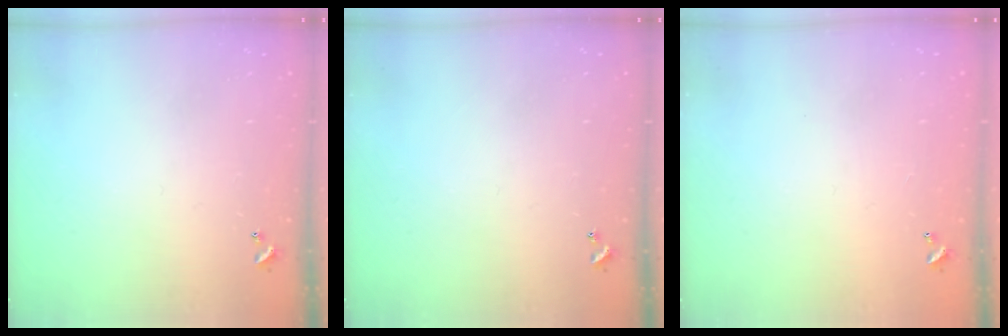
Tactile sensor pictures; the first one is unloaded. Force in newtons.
{"total": 0.0}
{"total": 2.8, "press": 2.8, "slide": 0.1}